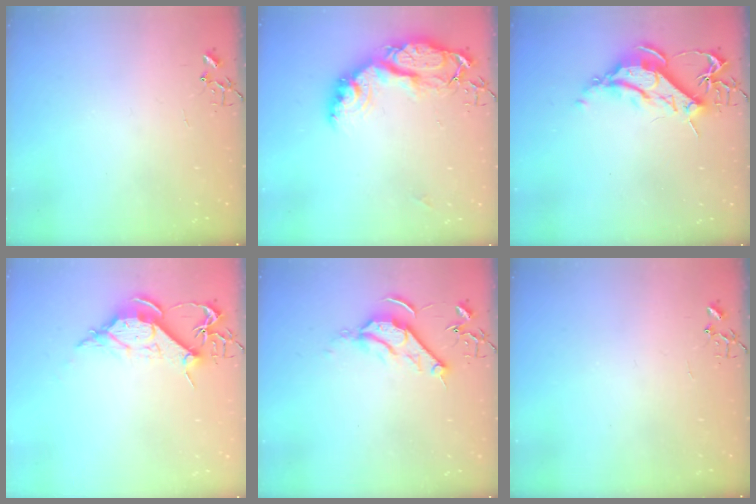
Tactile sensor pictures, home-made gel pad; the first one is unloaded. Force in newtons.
{"total": 19.0, "press": 19.0, "slide": 1.8}
{"total": 11.3, "press": 11.2, "slide": 1.4}
{"total": 10.4, "press": 10.3, "slide": 1.1}
{"total": 9.8, "press": 9.7, "slide": 1.3}
{"total": 0.0}